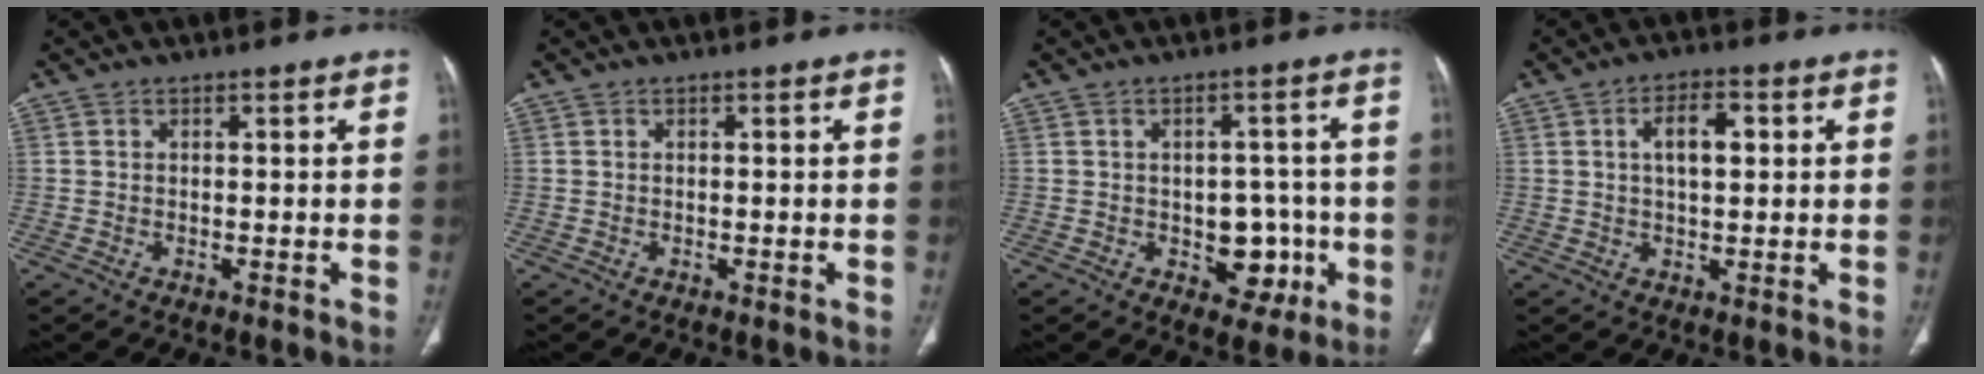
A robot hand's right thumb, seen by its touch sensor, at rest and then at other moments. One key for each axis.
{"total": 0.0}
{"total": 8.1, "fx": -2.0, "fy": 5.7, "fz": 5.5, "tx": -0.031, "ty": 0.014, "tz": -0.016}
{"total": 6.2, "fx": 1.4, "fy": 3.0, "fz": 5.2, "tx": -0.082, "ty": 0.006, "tz": 0.021}